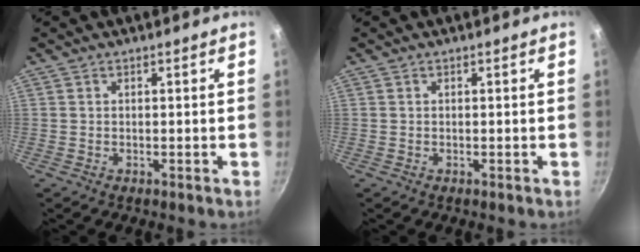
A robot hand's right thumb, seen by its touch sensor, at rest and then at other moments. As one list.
[{"total": 0.0}]